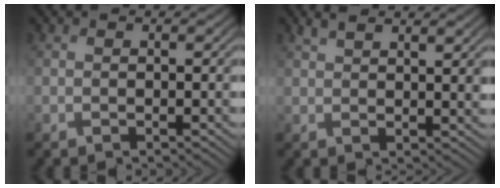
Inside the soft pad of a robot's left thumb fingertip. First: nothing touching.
{"total": 3.2, "force": [2.3, 0.7, 2.2], "torque": [-0.042, 0.003, 0.047]}